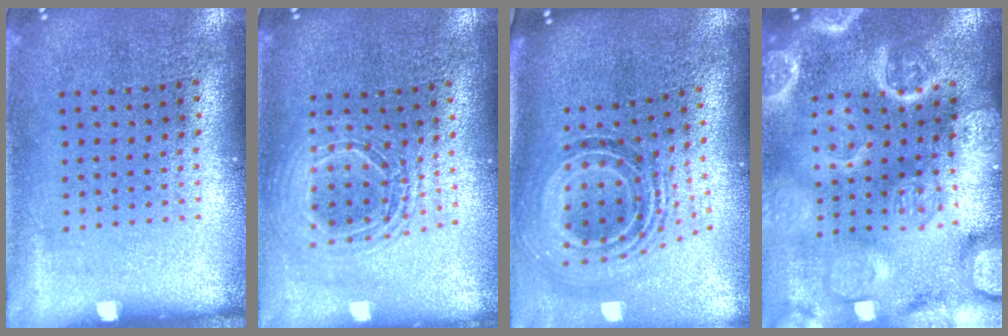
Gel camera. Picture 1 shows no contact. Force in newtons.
{"total": 1.5, "press": 1.3, "slide": 0.7}
{"total": 1.9, "press": 1.3, "slide": 1.3}
{"total": 5.4, "press": 5.4, "slide": 0.7}